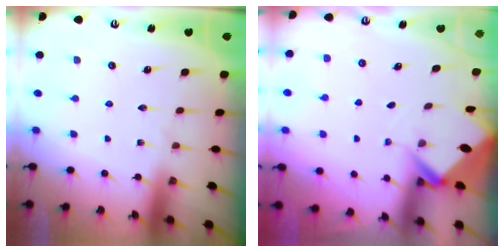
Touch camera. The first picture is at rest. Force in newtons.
{"total": 2.8, "press": 2.8, "slide": 0.1}